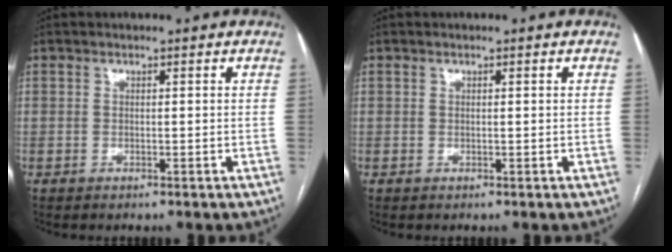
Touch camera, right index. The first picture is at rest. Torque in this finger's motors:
{"motor_torque": [0.18, 0.07, 0.03, 0.01]}